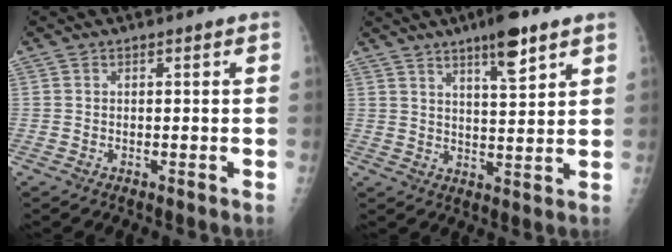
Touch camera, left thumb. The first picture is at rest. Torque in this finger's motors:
{"motor_torque": [0.05, 0.14, 0.09, -0.26, 0.07]}